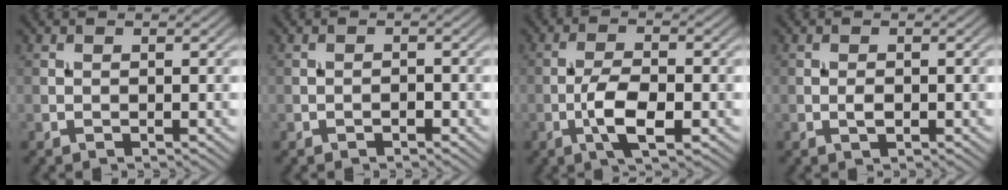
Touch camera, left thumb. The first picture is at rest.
{"total": 0.8, "force": [-0.6, 0.3, 0.5], "torque": [-0.005, 0.003, -0.010]}
{"total": 5.8, "force": [-2.1, 1.9, 5.1], "torque": [-0.102, 0.001, -0.042]}
{"total": 1.3, "force": [-0.4, 0.6, 1.1], "torque": [-0.021, 0.001, -0.008]}